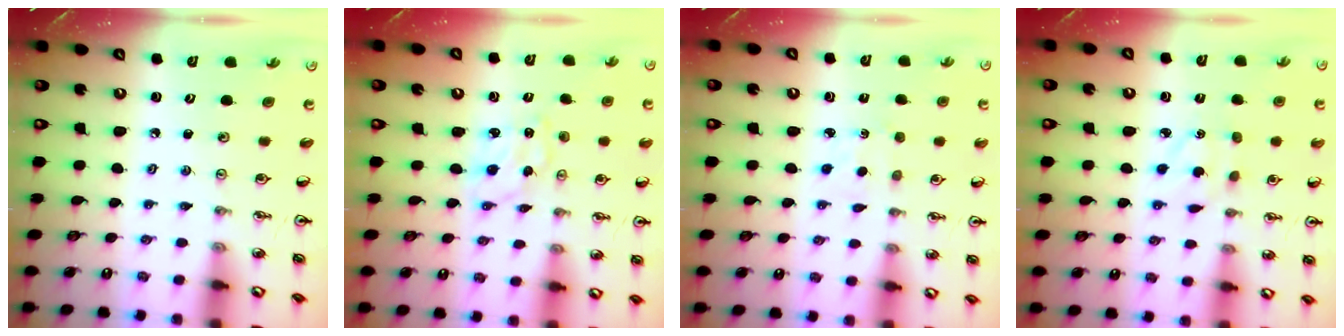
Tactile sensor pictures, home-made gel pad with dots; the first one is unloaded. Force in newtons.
{"total": 1.6, "press": 1.6, "slide": 0.3}
{"total": 1.3, "press": 1.2, "slide": 0.3}
{"total": 4.0, "press": 3.9, "slide": 0.6}